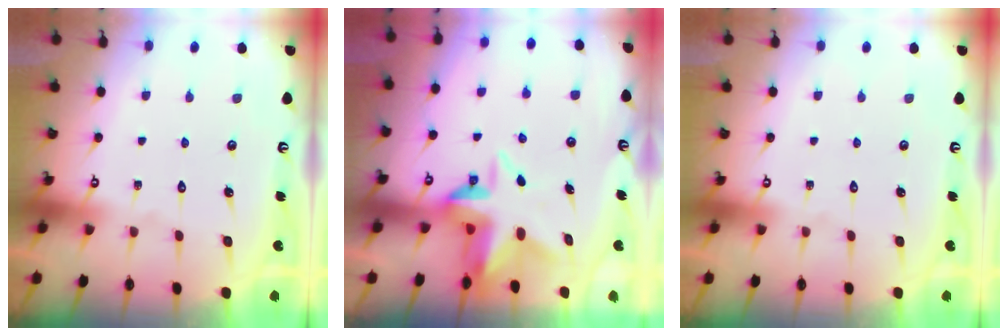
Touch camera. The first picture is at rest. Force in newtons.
{"total": 6.2, "press": 6.1, "slide": 1.2}
{"total": 0.0}